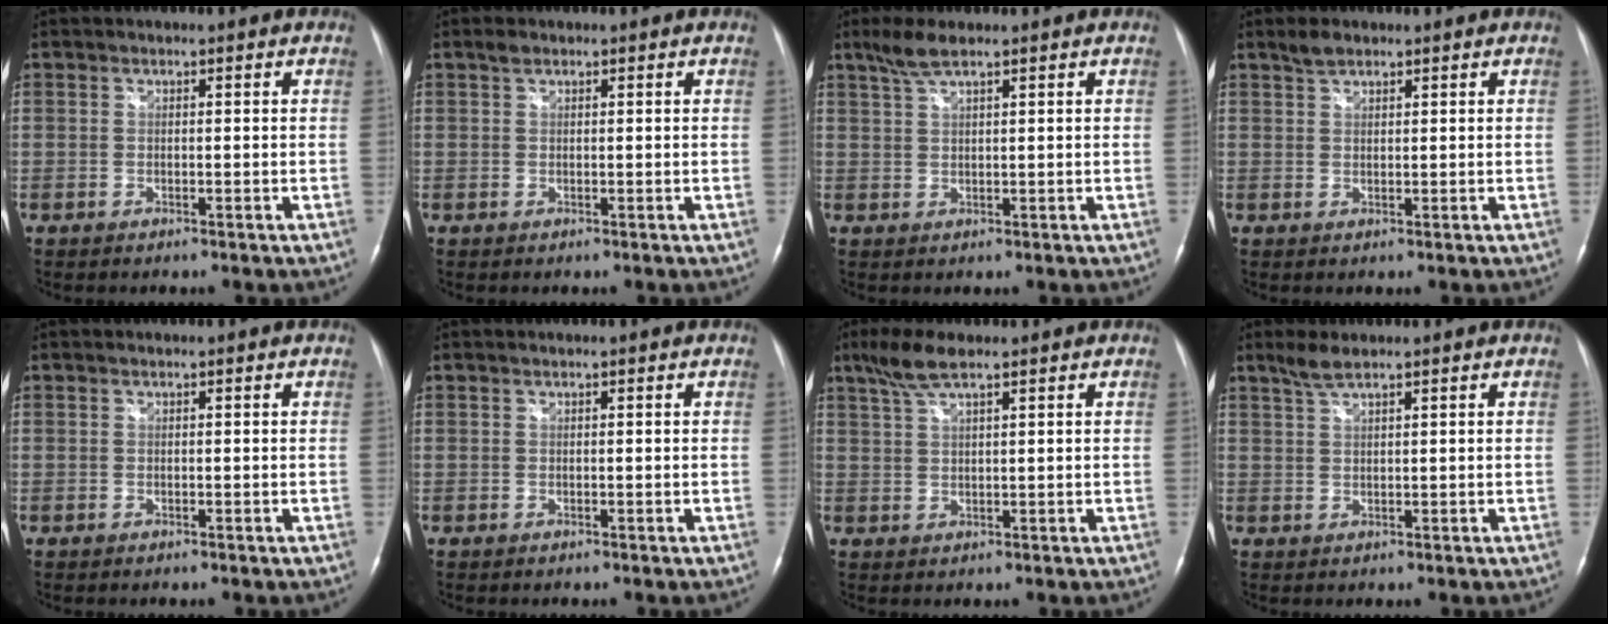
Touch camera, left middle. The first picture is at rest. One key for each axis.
{"total": 0.9, "fx": 0.6, "fy": 0.6, "fz": 0.4, "tx": -0.006, "ty": 0.008, "tz": 0.011}
{"total": 3.5, "fx": 2.6, "fy": 0.4, "fz": 2.3, "tx": -0.055, "ty": 0.010, "tz": 0.056}
{"total": 2.1, "fx": 1.7, "fy": 0.8, "fz": 0.9, "tx": -0.020, "ty": 0.007, "tz": 0.033}
{"total": 0.0}
{"total": 0.0}
{"total": 4.8, "fx": 3.4, "fy": 0.7, "fz": 3.4, "tx": -0.077, "ty": 0.014, "tz": 0.069}
{"total": 2.5, "fx": 2.1, "fy": 0.2, "fz": 1.4, "tx": -0.037, "ty": 0.008, "tz": 0.045}